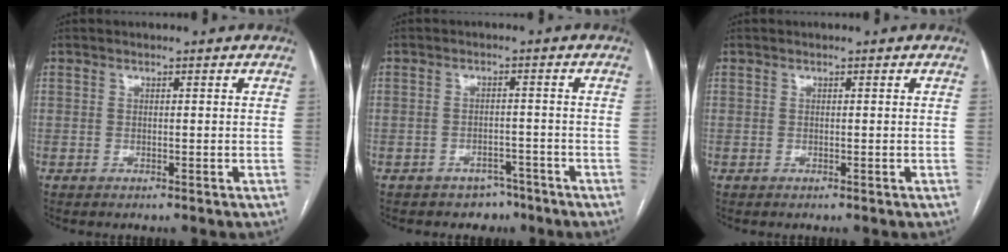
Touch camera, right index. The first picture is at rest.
{"total": 4.0, "force": [-3.1, 2.5, 0.3], "torque": [0.001, 0.012, -0.040]}
{"total": 0.0}